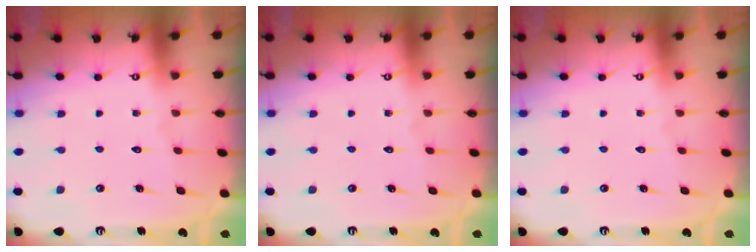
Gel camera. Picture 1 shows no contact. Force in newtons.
{"total": 0.0}
{"total": 0.0}